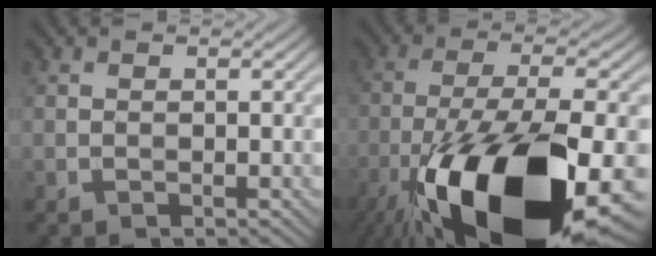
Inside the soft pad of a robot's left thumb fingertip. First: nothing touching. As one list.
[{"total": 21.0, "force": [-10.8, 7.3, 16.5], "torque": [-0.318, -0.042, -0.174]}]